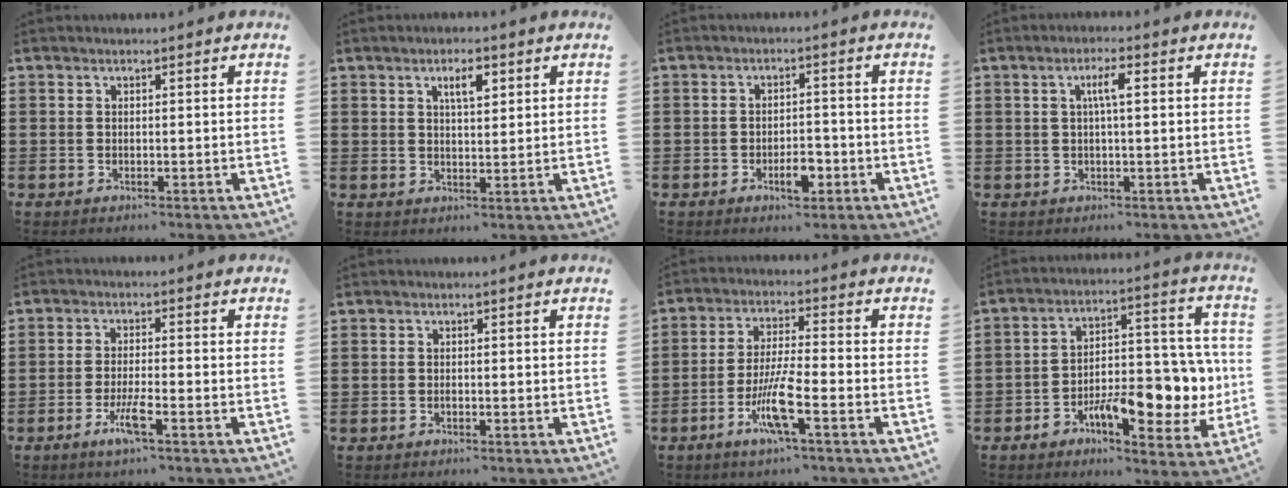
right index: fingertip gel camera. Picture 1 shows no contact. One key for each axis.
{"total": 3.5, "fx": 1.6, "fy": 1.2, "fz": 2.9, "tx": -0.046, "ty": 0.001, "tz": 0.023}
{"total": 4.4, "fx": -1.9, "fy": 1.9, "fz": 3.4, "tx": -0.057, "ty": 0.007, "tz": -0.034}
{"total": 3.4, "fx": 0.6, "fy": 0.6, "fz": 3.2, "tx": -0.063, "ty": 0.007, "tz": 0.007}
{"total": 3.9, "fx": -2.0, "fy": 0.2, "fz": 3.3, "tx": -0.074, "ty": -0.014, "tz": -0.040}
{"total": 0.0}
{"total": 7.9, "fx": -3.5, "fy": 0.9, "fz": 7.0, "tx": -0.144, "ty": -0.012, "tz": -0.069}
{"total": 11.5, "fx": -3.8, "fy": 5.2, "fz": 9.6, "tx": -0.136, "ty": 0.007, "tz": -0.063}